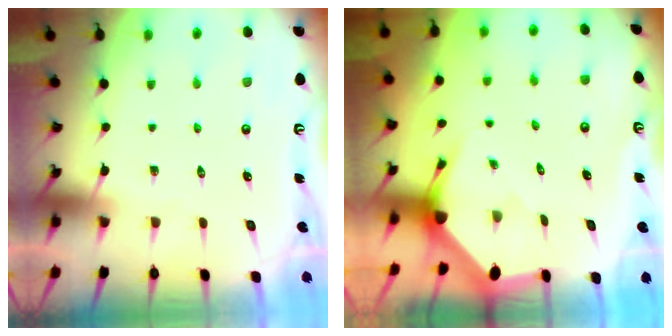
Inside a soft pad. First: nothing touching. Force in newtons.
{"total": 2.9, "press": 2.9, "slide": 0.2}